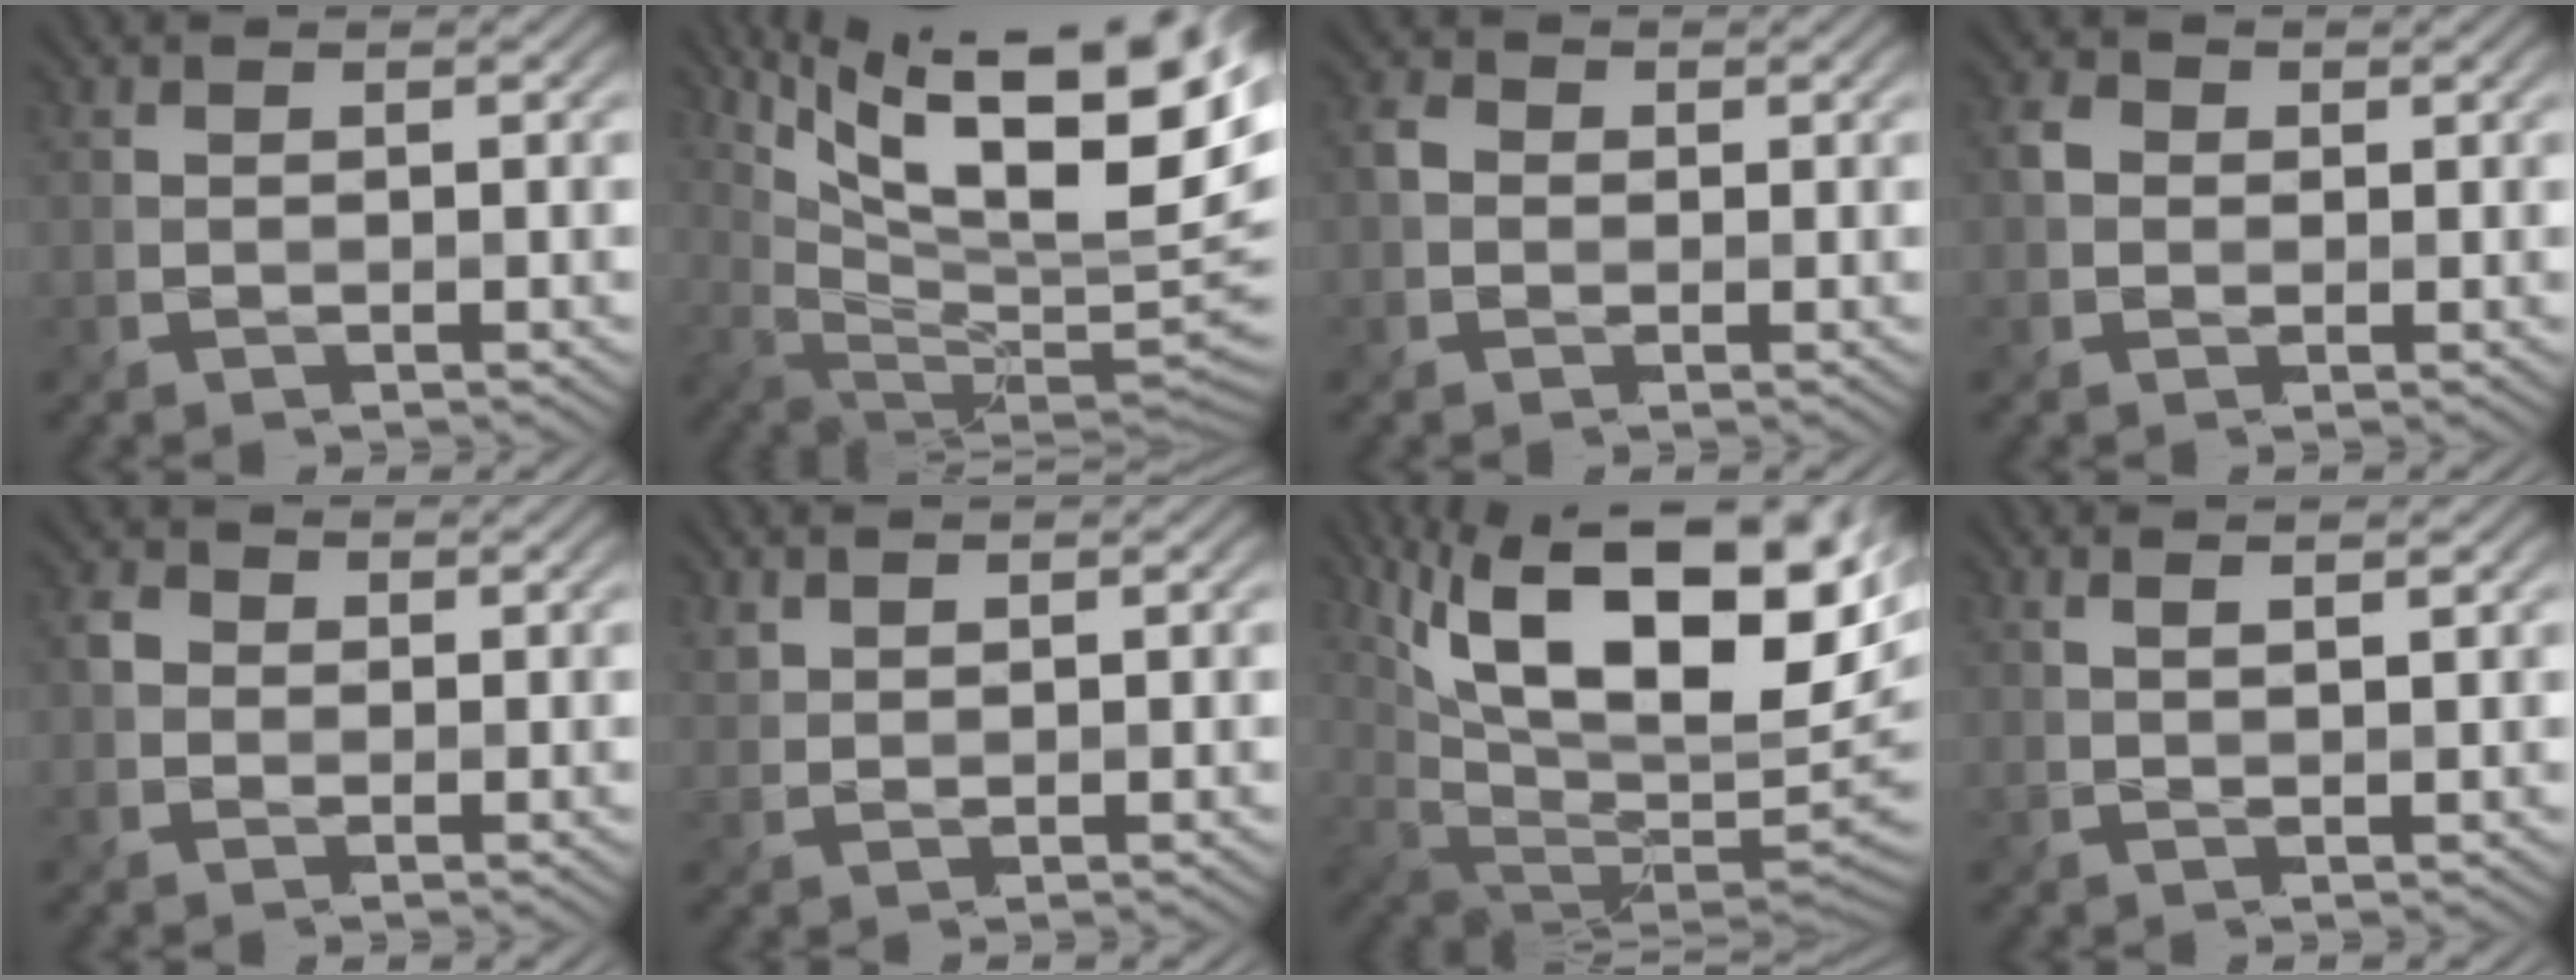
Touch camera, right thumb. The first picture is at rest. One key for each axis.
{"total": 18.5, "fx": 9.9, "fy": 5.7, "fz": 14.6, "tx": -0.234, "ty": 0.006, "tz": 0.163}
{"total": 2.5, "fx": -0.2, "fy": 2.2, "fz": 1.1, "tx": -0.030, "ty": 0.000, "tz": -0.009}
{"total": 2.3, "fx": 0.1, "fy": 2.1, "fz": 0.9, "tx": -0.026, "ty": 0.001, "tz": -0.003}
{"total": 2.3, "fx": 0.1, "fy": 2.1, "fz": 0.8, "tx": -0.024, "ty": 0.001, "tz": -0.003}
{"total": 1.4, "fx": 1.3, "fy": 0.6, "fz": 0.3, "tx": -0.016, "ty": 0.000, "tz": 0.035}
{"total": 20.3, "fx": 8.8, "fy": 8.3, "fz": 16.3, "tx": -0.263, "ty": 0.033, "tz": 0.142}
{"total": 2.7, "fx": 1.7, "fy": 0.7, "fz": 2.0, "tx": -0.018, "ty": 0.004, "tz": 0.015}